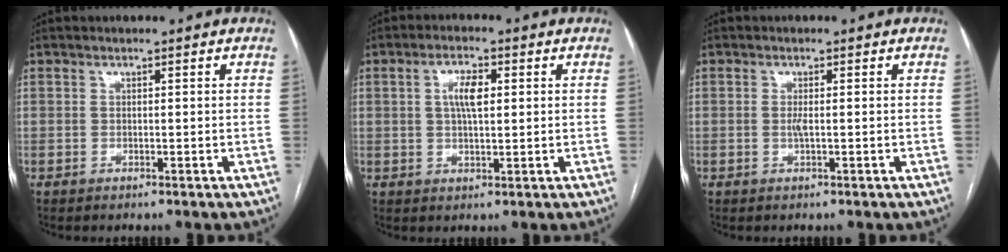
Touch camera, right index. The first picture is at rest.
{"total": 4.5, "force": [1.0, 1.6, 4.1], "torque": [-0.079, 0.009, 0.018]}
{"total": 1.4, "force": [-0.3, 0.1, 1.3], "torque": [-0.032, -0.001, -0.007]}